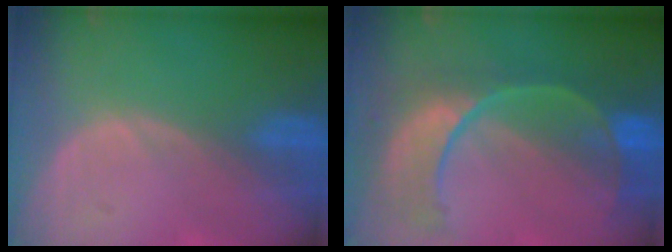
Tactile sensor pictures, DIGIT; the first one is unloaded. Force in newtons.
{"total": 10.9, "press": 9.2, "slide": 5.9}